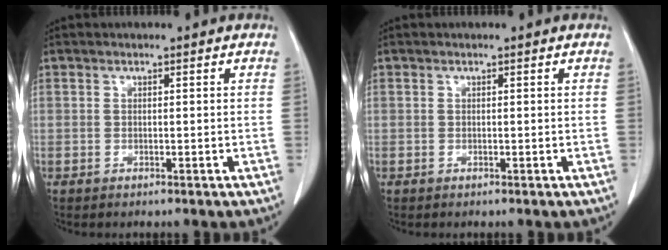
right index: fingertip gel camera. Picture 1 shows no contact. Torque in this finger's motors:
{"motor_torque": [0.00, 0.00, 0.00, 0.00]}